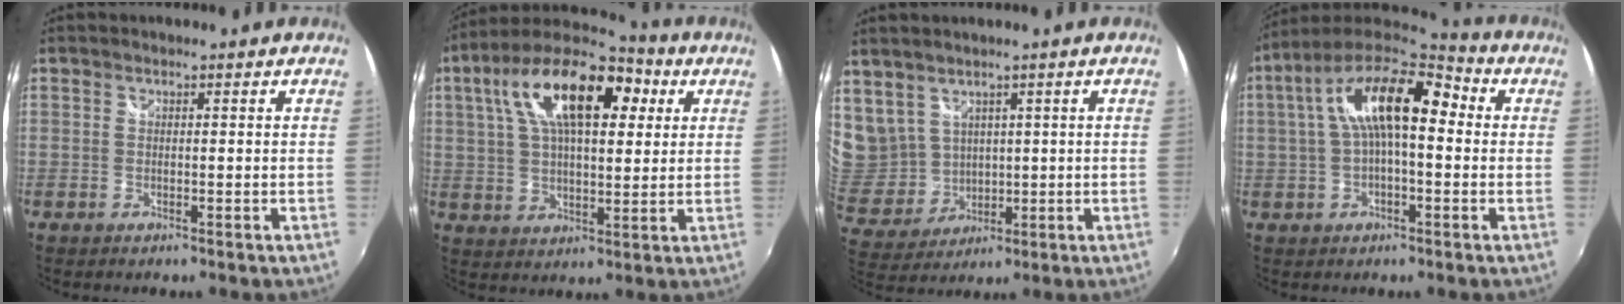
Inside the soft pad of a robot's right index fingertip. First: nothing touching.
{"total": 20.1, "force": [7.3, 9.2, 16.3], "torque": [-0.308, 0.042, 0.110]}
{"total": 11.8, "force": [6.5, 8.9, 4.0], "torque": [-0.106, 0.012, 0.160]}
{"total": 16.2, "force": [2.8, 6.6, 14.5], "torque": [-0.260, 0.031, 0.033]}